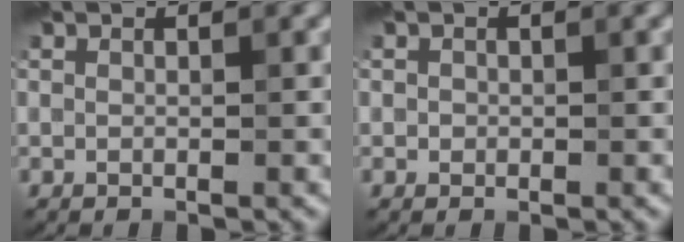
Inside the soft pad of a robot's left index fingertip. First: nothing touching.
{"total": 0.6, "force": [0.0, 0.6, 0.1], "torque": [0.001, -0.003, -0.001]}